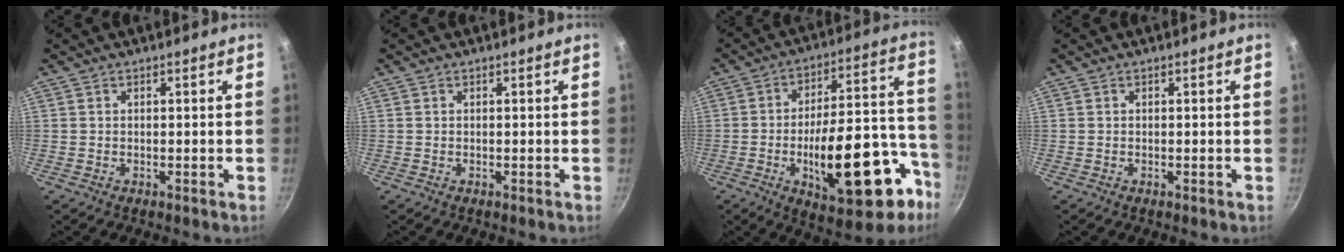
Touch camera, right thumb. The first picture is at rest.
{"total": 0.0}
{"total": 24.3, "force": [-9.3, 10.4, 19.9], "torque": [-0.255, 0.057, -0.120]}
{"total": 0.0}